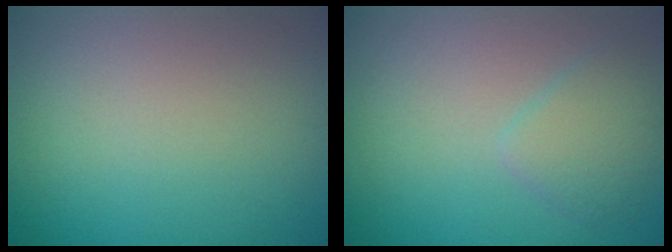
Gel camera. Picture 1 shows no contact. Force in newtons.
{"total": 2.5, "press": 2.5, "slide": 0.2}